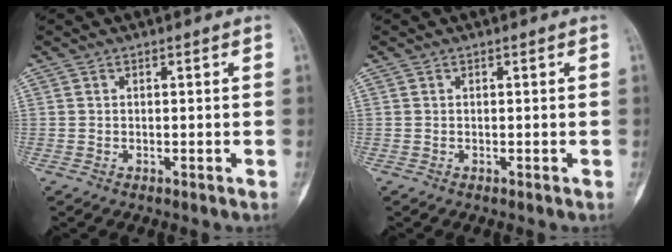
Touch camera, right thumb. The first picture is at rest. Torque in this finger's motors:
{"motor_torque": [-0.31, 0.08, 0.04, -0.04, 0.00]}